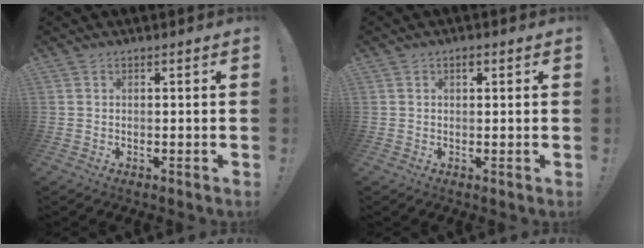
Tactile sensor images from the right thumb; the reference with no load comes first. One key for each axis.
{"total": 1.4, "fx": 0.8, "fy": 0.7, "fz": 1.0, "tx": -0.013, "ty": 0.000, "tz": 0.012}